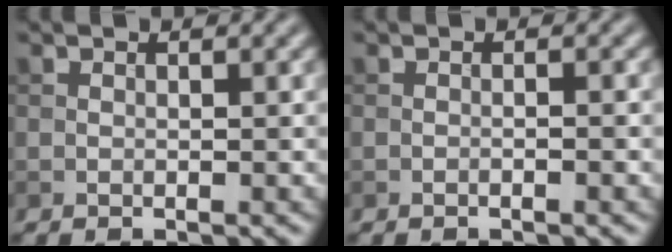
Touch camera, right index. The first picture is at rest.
{"total": 0.7, "force": [-0.4, 0.0, 0.5], "torque": [-0.011, 0.000, -0.010]}